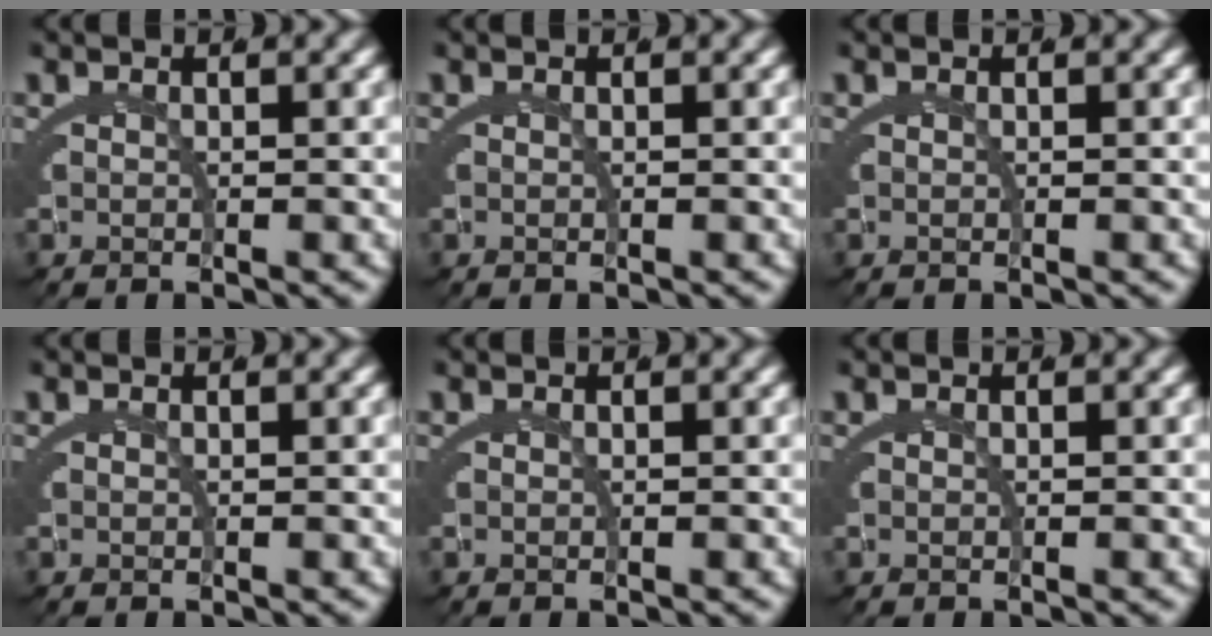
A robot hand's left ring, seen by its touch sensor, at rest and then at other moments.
{"total": 0.0}
{"total": 0.0}
{"total": 0.0}
{"total": 0.0}
{"total": 0.0}